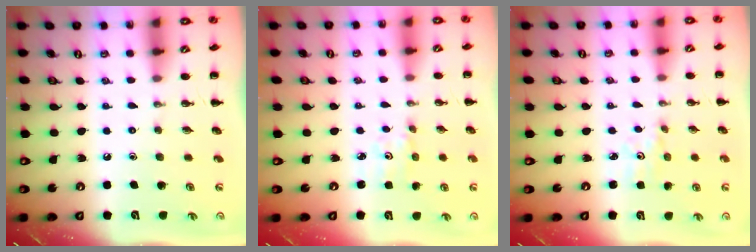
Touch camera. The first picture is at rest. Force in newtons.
{"total": 1.5, "press": 1.5, "slide": 0.3}
{"total": 2.4, "press": 2.3, "slide": 0.7}